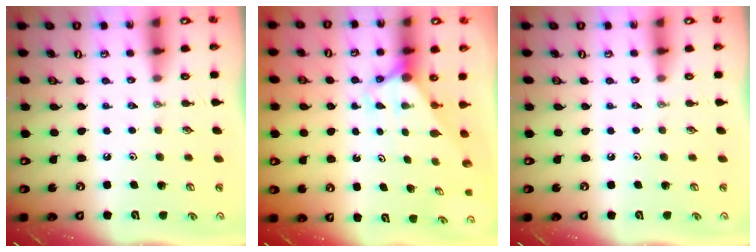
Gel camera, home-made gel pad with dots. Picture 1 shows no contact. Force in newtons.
{"total": 2.7, "press": 2.7, "slide": 0.0}
{"total": 0.0}